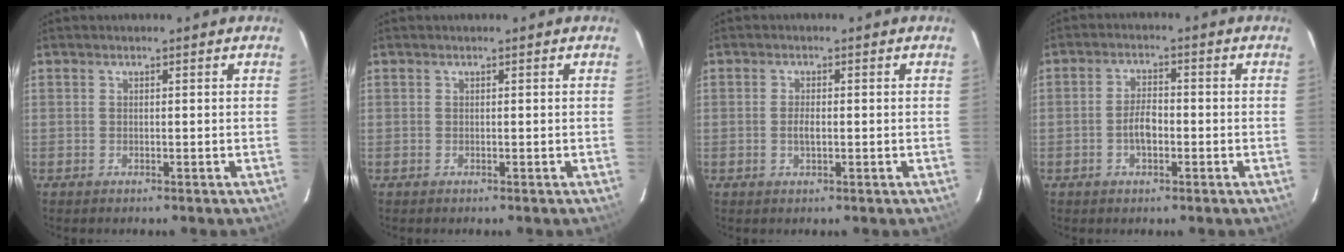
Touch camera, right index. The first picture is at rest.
{"total": 0.0}
{"total": 1.8, "force": [-0.3, 0.5, 1.7], "torque": [-0.035, -0.001, -0.007]}
{"total": 3.8, "force": [-1.4, 1.7, 3.2], "torque": [-0.065, 0.006, -0.024]}